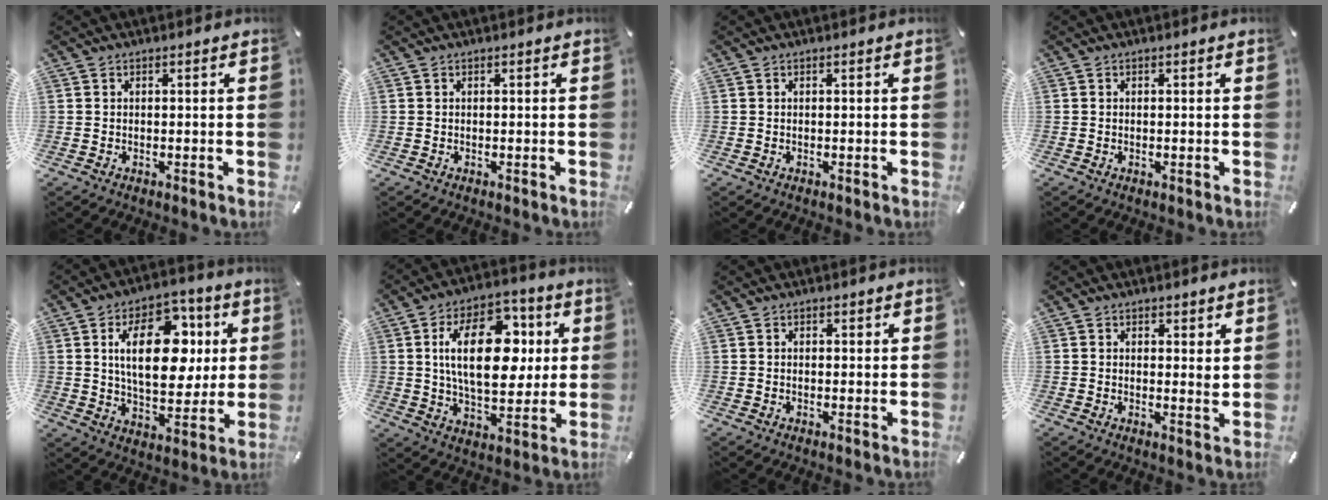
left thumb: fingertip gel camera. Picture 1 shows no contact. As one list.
[{"total": 0.0}, {"total": 0.0}, {"total": 0.0}, {"total": 18.8, "force": [4.9, 11.2, 14.3], "torque": [-0.231, 0.004, 0.080]}, {"total": 20.1, "force": [4.1, 11.5, 16.0], "torque": [-0.264, 0.008, 0.066]}, {"total": 0.7, "force": [0.3, 0.6, 0.2], "torque": [0.005, -0.001, 0.004]}, {"total": 2.3, "force": [1.5, 1.4, 0.9], "torque": [-0.004, -0.007, 0.026]}]